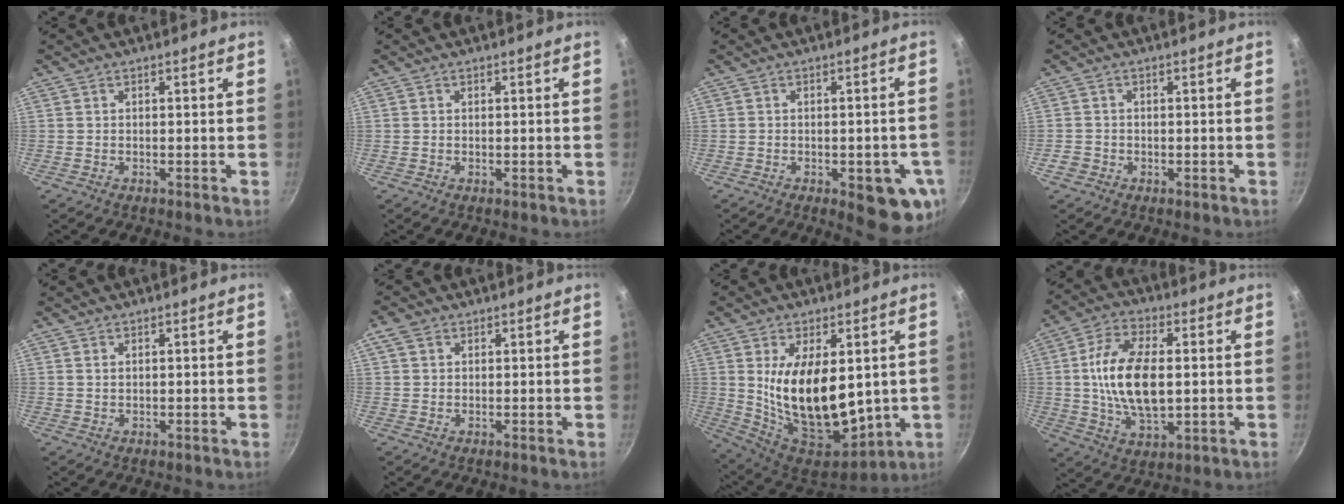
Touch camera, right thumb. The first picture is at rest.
{"total": 0.0}
{"total": 10.0, "force": [-3.2, 4.0, 8.6], "torque": [-0.066, 0.003, -0.036]}
{"total": 1.2, "force": [-0.4, 1.0, 0.5], "torque": [-0.007, 0.001, -0.008]}
{"total": 0.9, "force": [0.5, 0.5, 0.5], "torque": [-0.010, 0.002, 0.009]}
{"total": 2.9, "force": [1.2, 2.0, 1.6], "torque": [-0.028, 0.002, 0.021]}
{"total": 20.4, "force": [2.2, 11.2, 16.9], "torque": [-0.260, -0.045, 0.062]}
{"total": 15.1, "force": [0.7, 7.9, 12.9], "torque": [-0.231, 0.007, 0.013]}